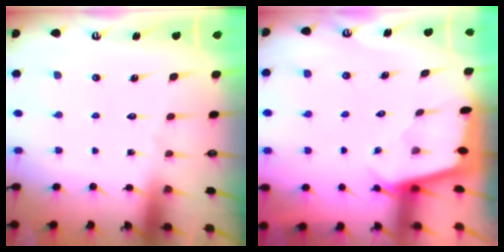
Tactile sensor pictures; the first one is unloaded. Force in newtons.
{"total": 2.0, "press": 2.0, "slide": 0.2}